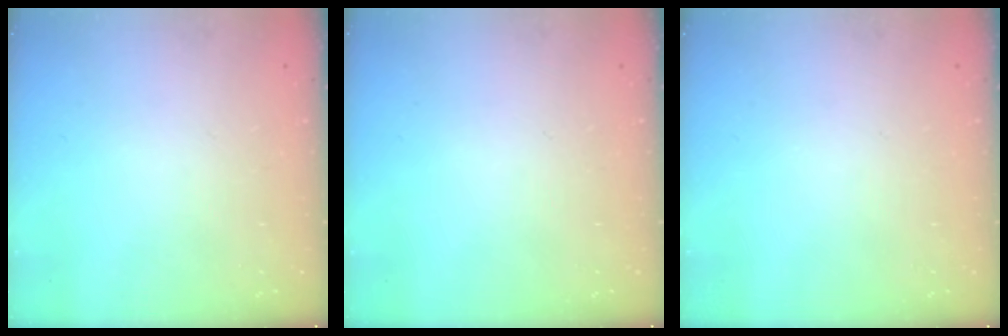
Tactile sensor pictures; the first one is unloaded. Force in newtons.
{"total": 0.0}
{"total": 0.0}